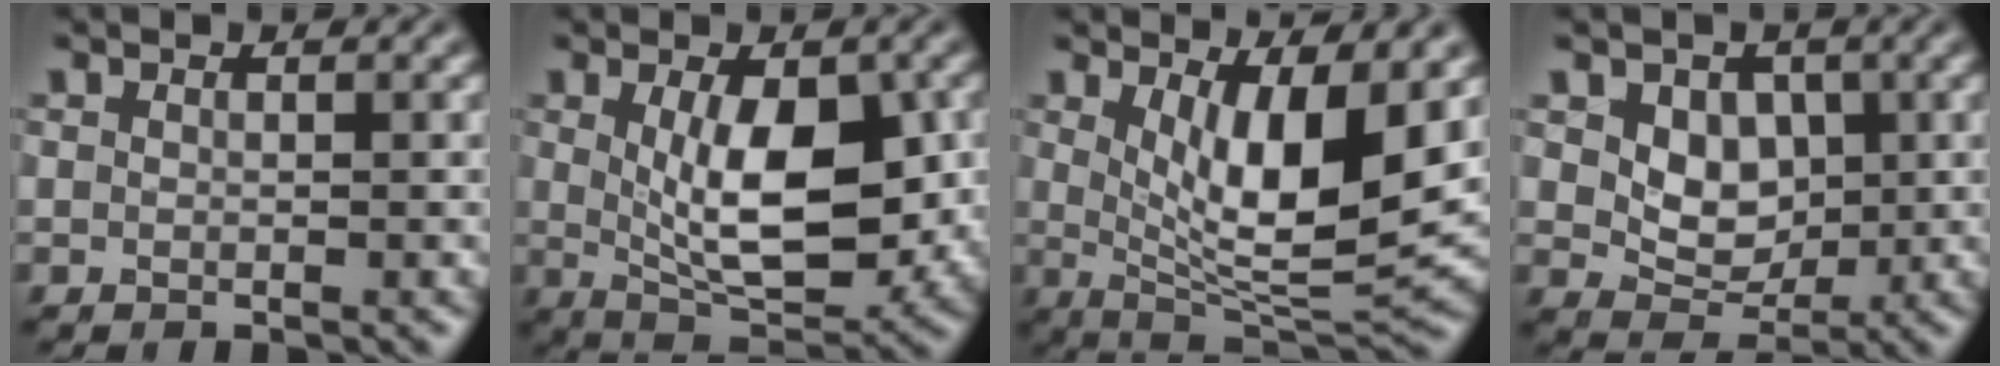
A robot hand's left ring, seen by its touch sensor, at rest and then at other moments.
{"total": 8.4, "force": [0.6, 3.9, 7.4], "torque": [-0.124, -0.011, 0.018]}
{"total": 8.7, "force": [1.9, 2.7, 8.0], "torque": [-0.131, -0.025, 0.042]}
{"total": 3.9, "force": [0.8, 3.1, 2.3], "torque": [-0.043, -0.010, 0.010]}